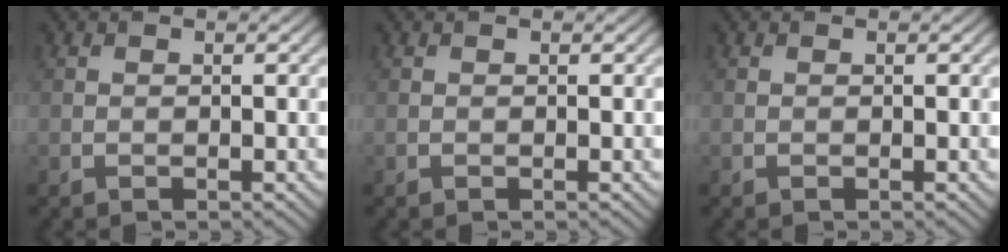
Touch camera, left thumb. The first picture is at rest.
{"total": 0.0}
{"total": 0.0}